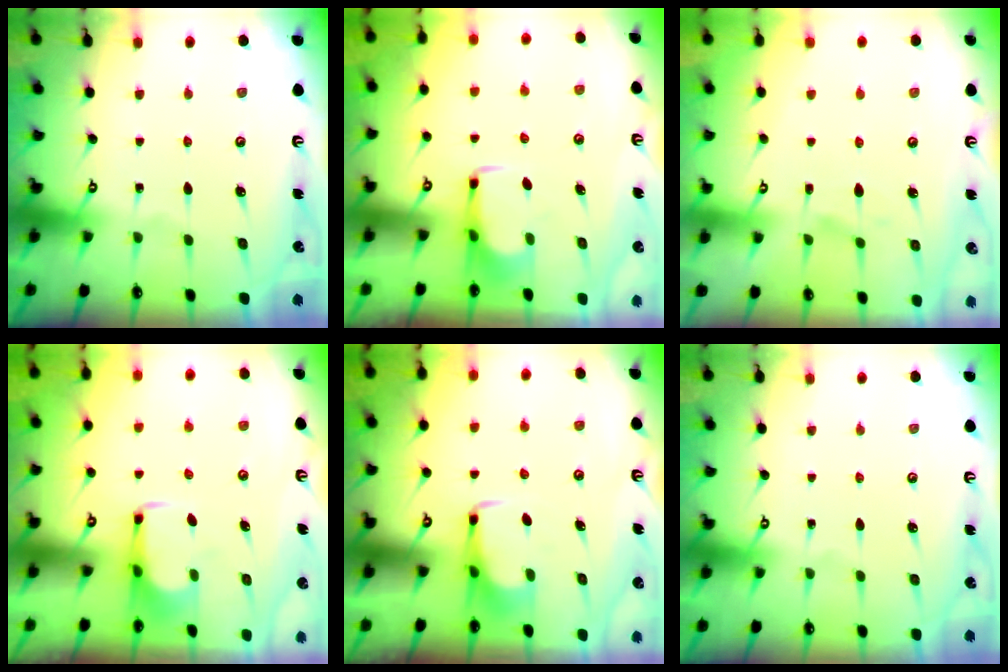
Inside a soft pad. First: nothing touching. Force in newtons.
{"total": 1.7, "press": 1.6, "slide": 0.5}
{"total": 2.0, "press": 1.6, "slide": 1.2}
{"total": 2.0, "press": 2.0, "slide": 0.2}
{"total": 3.3, "press": 3.3, "slide": 0.4}
{"total": 0.0}